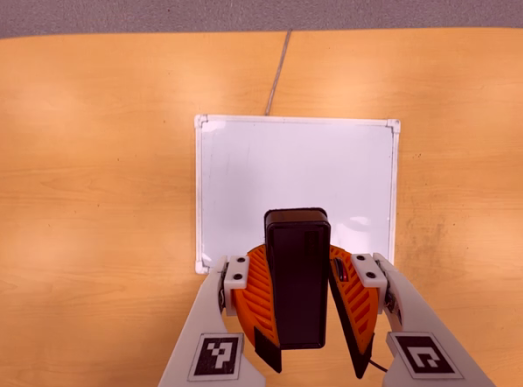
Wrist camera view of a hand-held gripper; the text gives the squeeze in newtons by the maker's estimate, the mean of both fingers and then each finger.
{"total": 10.7, "left": 11.0, "right": 10.4}